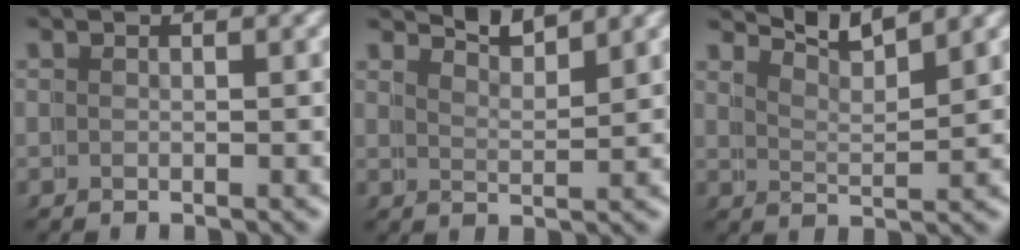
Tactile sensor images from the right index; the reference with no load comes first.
{"total": 3.4, "force": [3.3, -0.9, 0.2], "torque": [-0.008, 0.003, 0.053]}
{"total": 5.5, "force": [5.4, -0.5, 1.0], "torque": [-0.022, 0.011, 0.083]}